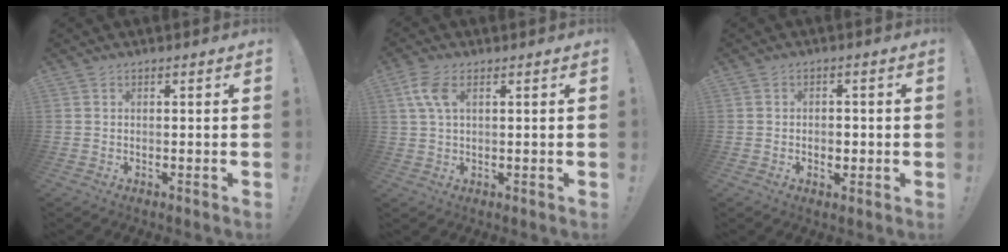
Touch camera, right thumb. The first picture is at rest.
{"total": 5.9, "force": [1.8, 2.8, 4.9], "torque": [-0.103, 0.005, 0.034]}
{"total": 2.9, "force": [-0.9, 2.4, 1.5], "torque": [-0.001, -0.008, -0.021]}